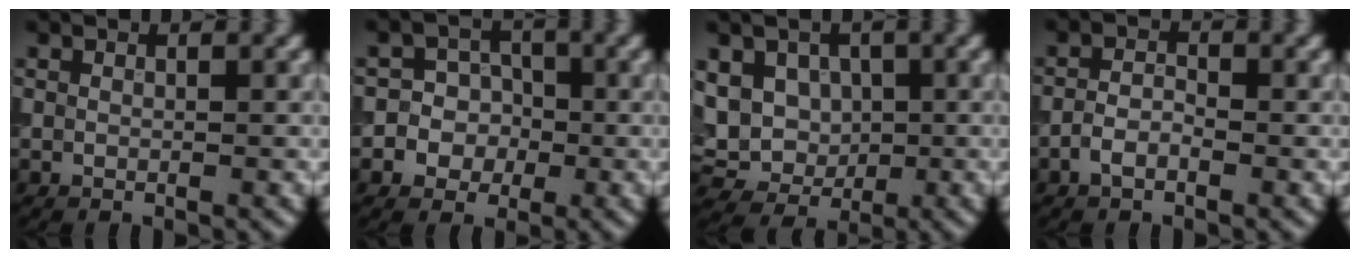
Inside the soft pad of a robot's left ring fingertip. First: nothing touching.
{"total": 4.3, "force": [-1.2, 4.1, 0.9], "torque": [0.011, 0.015, -0.046]}
{"total": 8.2, "force": [0.7, 7.2, 3.9], "torque": [-0.071, 0.022, -0.010]}
{"total": 2.0, "force": [-1.2, 0.9, 1.3], "torque": [-0.027, 0.004, -0.031]}